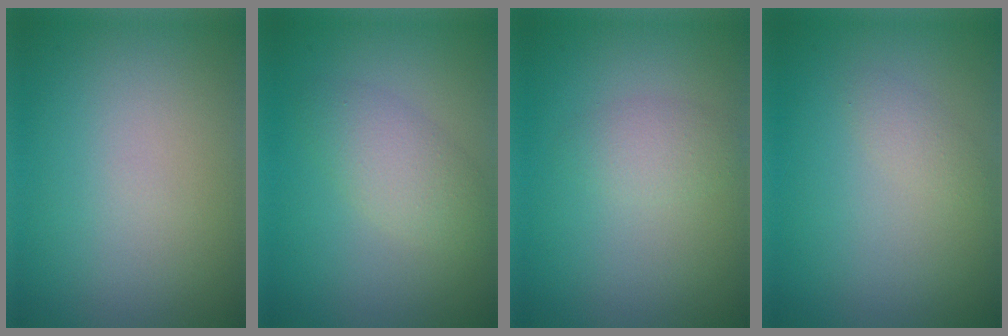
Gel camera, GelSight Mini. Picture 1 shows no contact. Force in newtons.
{"total": 2.9, "press": 2.9, "slide": 0.1}
{"total": 1.8, "press": 1.8, "slide": 0.0}
{"total": 1.0, "press": 1.0, "slide": 0.0}